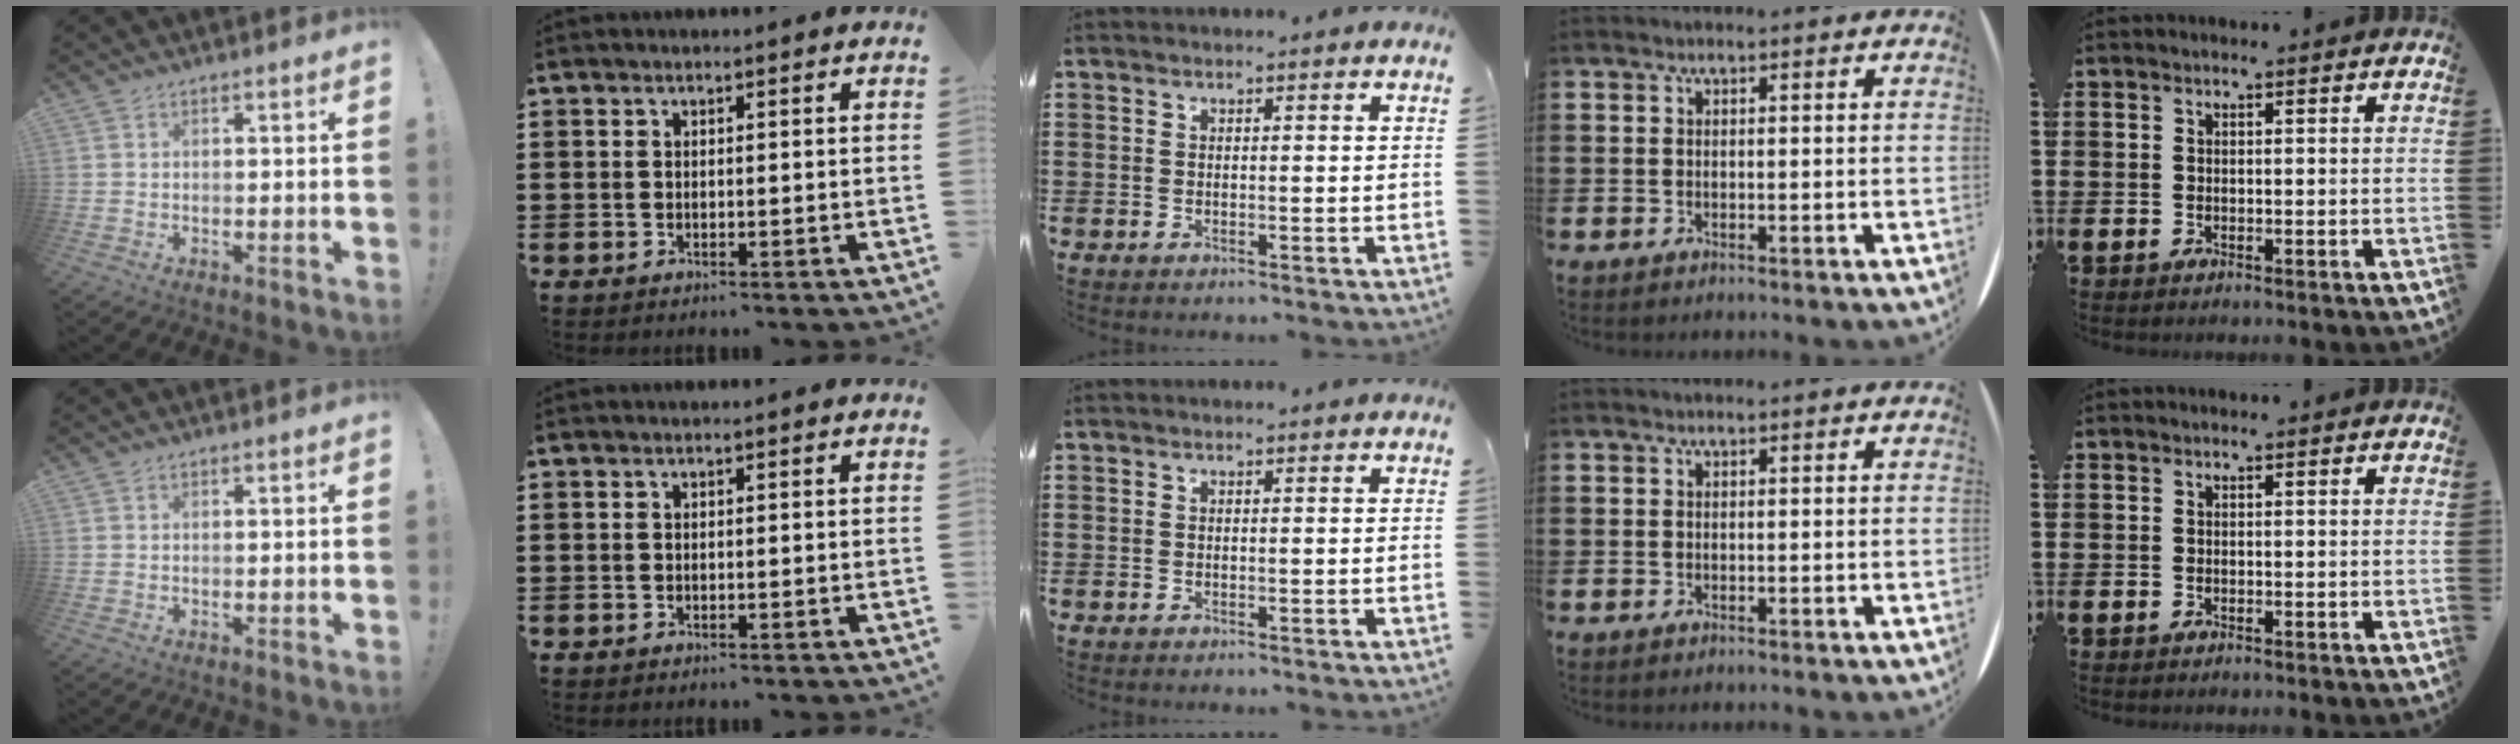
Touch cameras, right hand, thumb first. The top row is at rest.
{}